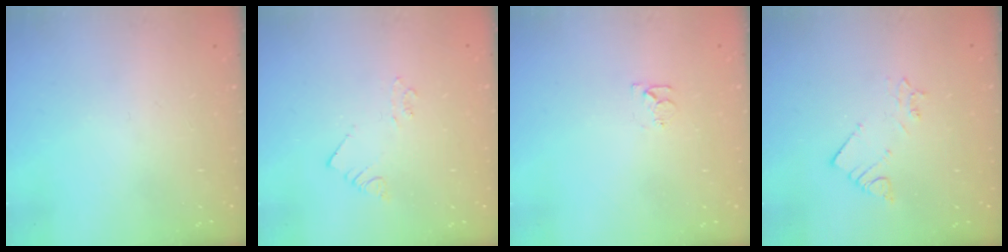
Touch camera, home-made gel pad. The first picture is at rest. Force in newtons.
{"total": 2.3, "press": 2.3, "slide": 0.1}
{"total": 3.6, "press": 3.6, "slide": 0.3}
{"total": 2.8, "press": 2.8, "slide": 0.1}